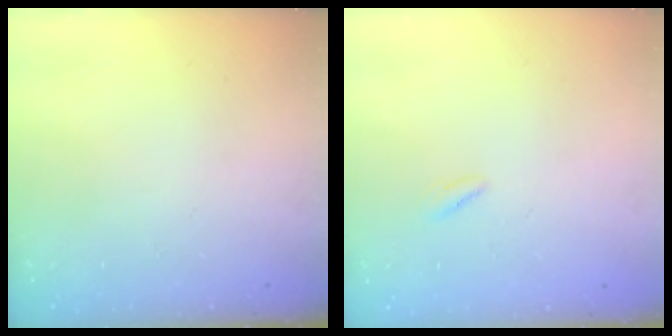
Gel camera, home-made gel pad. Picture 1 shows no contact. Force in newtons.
{"total": 1.1, "press": 0.8, "slide": 0.6}